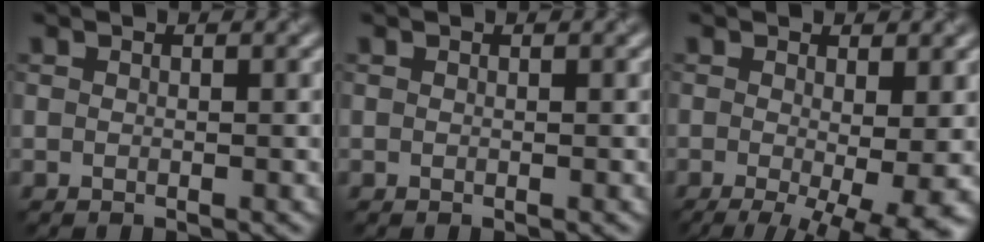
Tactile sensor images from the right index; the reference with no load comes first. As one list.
[{"total": 0.0}, {"total": 9.2, "force": [-2.5, 2.9, 8.4], "torque": [-0.116, -0.019, -0.026]}]